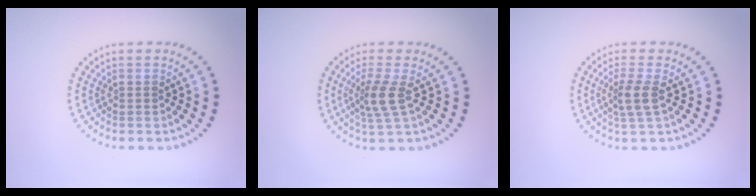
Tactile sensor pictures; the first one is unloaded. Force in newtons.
{"total": 2.8, "press": 2.2, "slide": 1.8}
{"total": 2.4, "press": 1.9, "slide": 1.5}